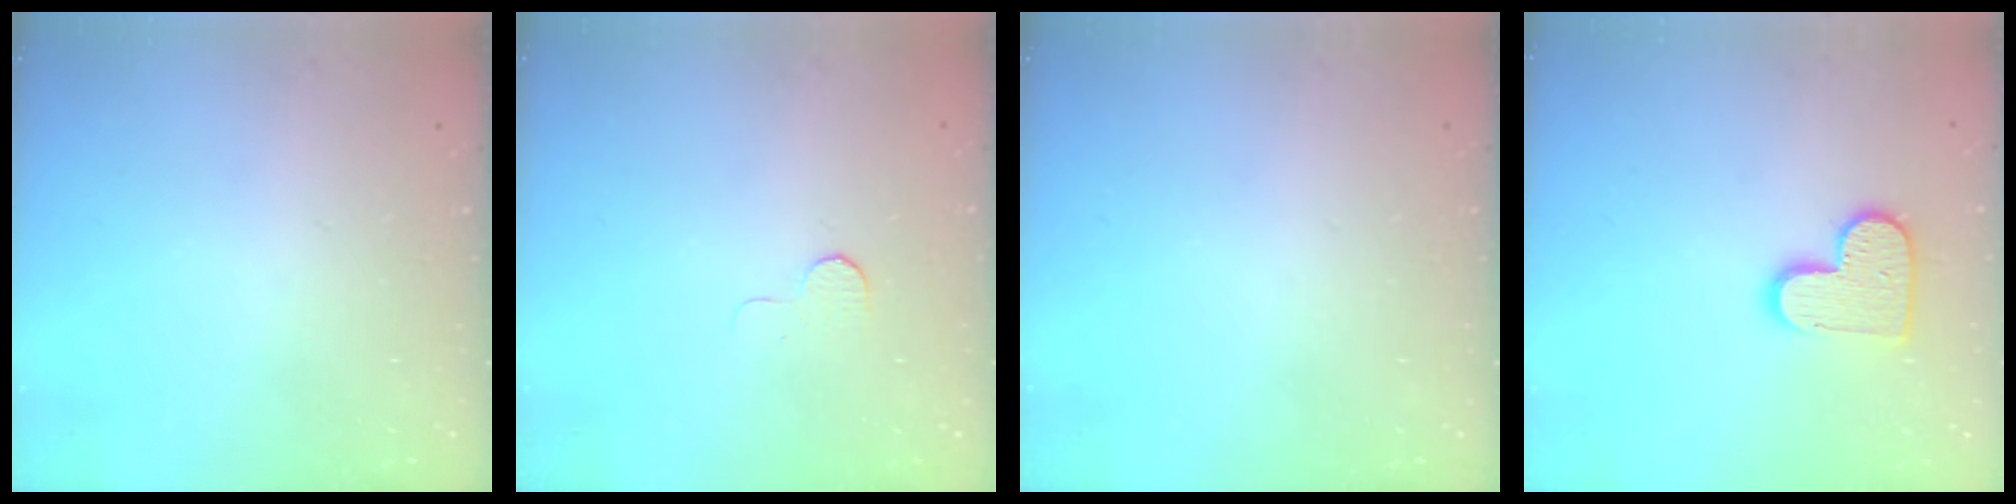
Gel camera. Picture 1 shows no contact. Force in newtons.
{"total": 3.7, "press": 3.7, "slide": 0.3}
{"total": 0.0}
{"total": 11.5, "press": 11.4, "slide": 0.6}